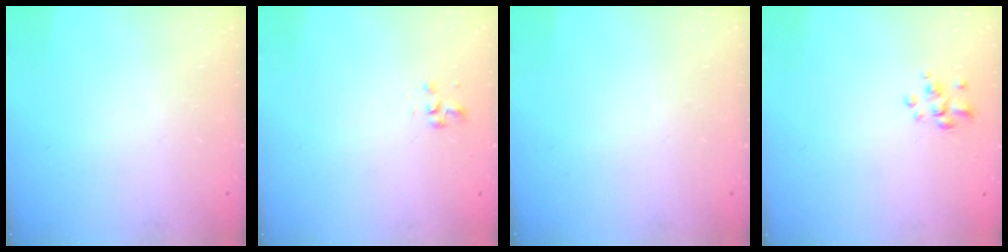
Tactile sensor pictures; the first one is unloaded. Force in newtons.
{"total": 1.7, "press": 1.6, "slide": 0.6}
{"total": 0.0}
{"total": 1.5, "press": 1.5, "slide": 0.5}